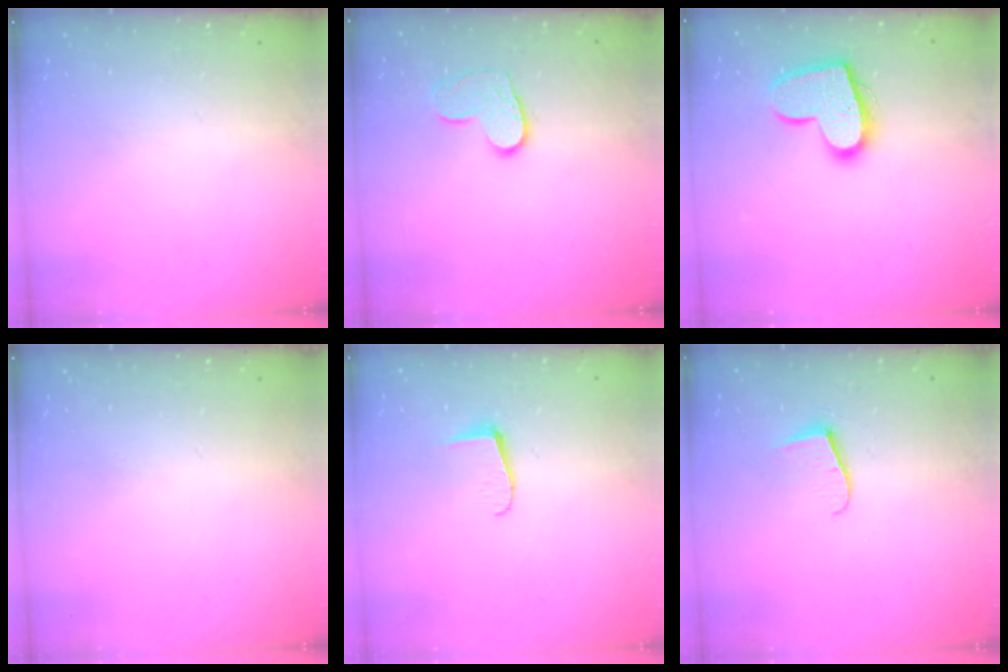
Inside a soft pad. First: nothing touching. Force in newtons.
{"total": 8.8, "press": 8.8, "slide": 0.7}
{"total": 14.8, "press": 14.8, "slide": 1.0}
{"total": 0.0}
{"total": 6.0, "press": 5.9, "slide": 0.6}
{"total": 6.2, "press": 6.2, "slide": 0.5}